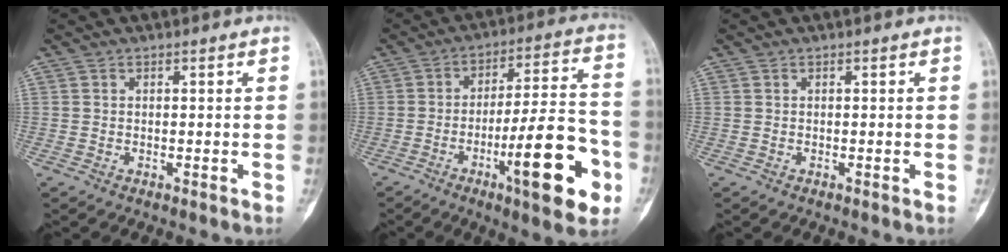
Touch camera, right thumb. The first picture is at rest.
{"total": 19.1, "force": [-7.1, 4.6, 17.2], "torque": [-0.244, 0.030, -0.102]}
{"total": 0.0}